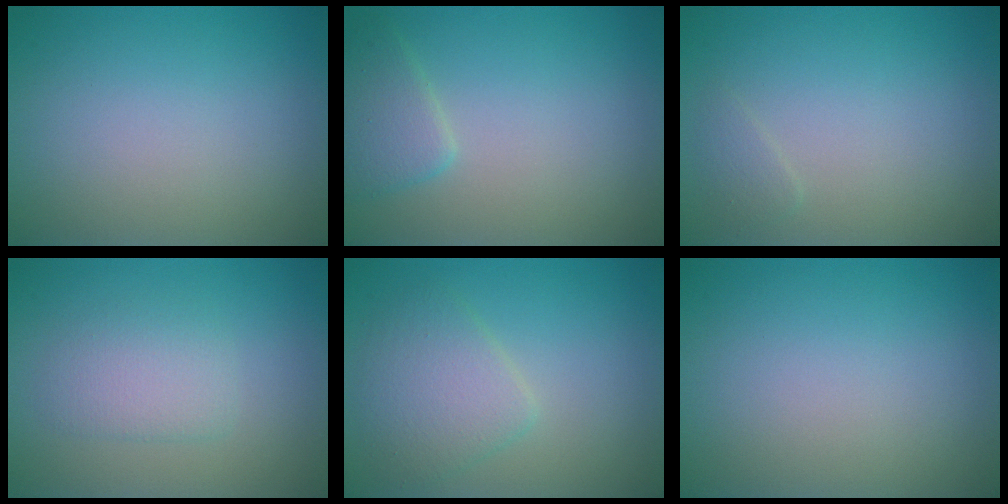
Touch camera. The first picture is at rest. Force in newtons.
{"total": 2.4, "press": 2.4, "slide": 0.1}
{"total": 0.9, "press": 0.9, "slide": 0.0}
{"total": 2.4, "press": 2.4, "slide": 0.4}
{"total": 3.6, "press": 3.6, "slide": 0.2}
{"total": 0.0}